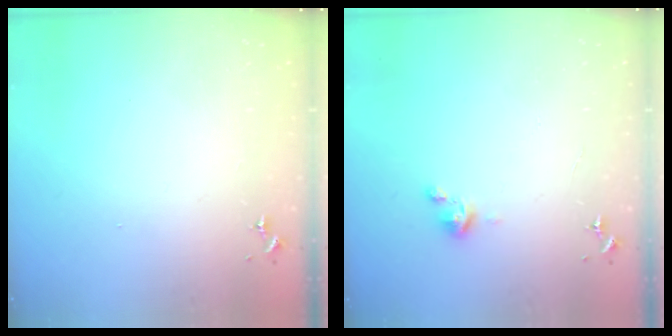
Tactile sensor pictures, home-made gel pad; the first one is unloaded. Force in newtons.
{"total": 2.8, "press": 2.8, "slide": 0.3}